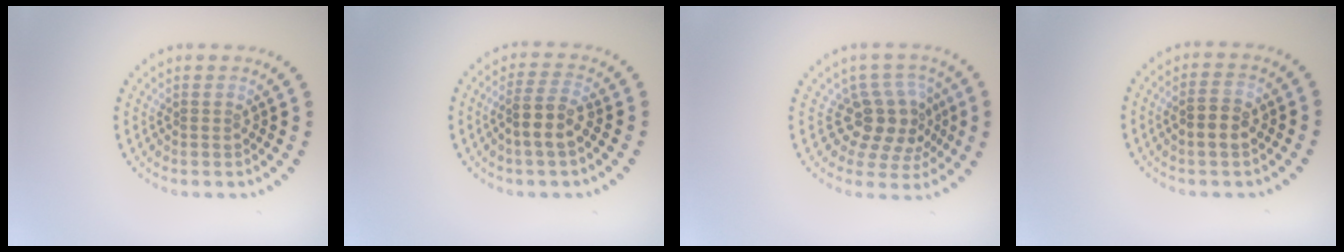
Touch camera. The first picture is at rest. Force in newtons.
{"total": 2.8, "press": 2.4, "slide": 1.4}
{"total": 4.1, "press": 3.1, "slide": 2.7}
{"total": 2.5, "press": 2.5, "slide": 0.2}